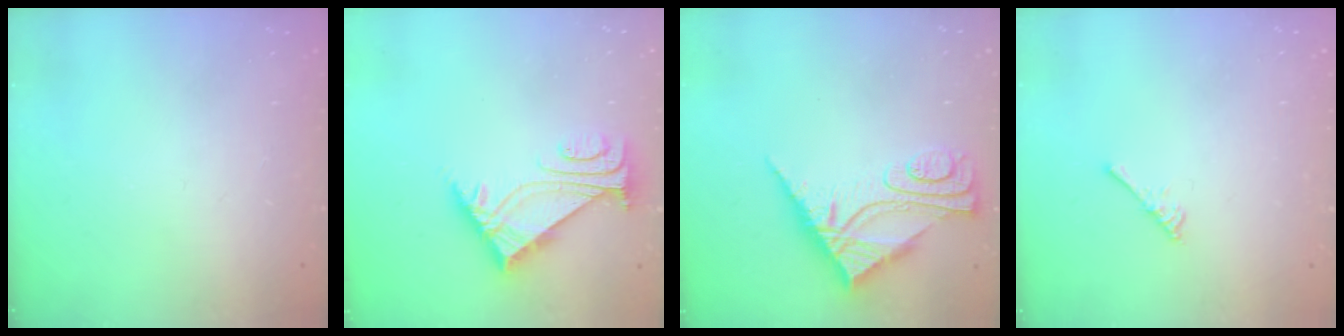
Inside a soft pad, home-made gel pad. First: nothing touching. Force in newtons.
{"total": 5.5, "press": 5.3, "slide": 1.1}
{"total": 8.8, "press": 8.8, "slide": 0.7}
{"total": 3.0, "press": 2.9, "slide": 0.5}